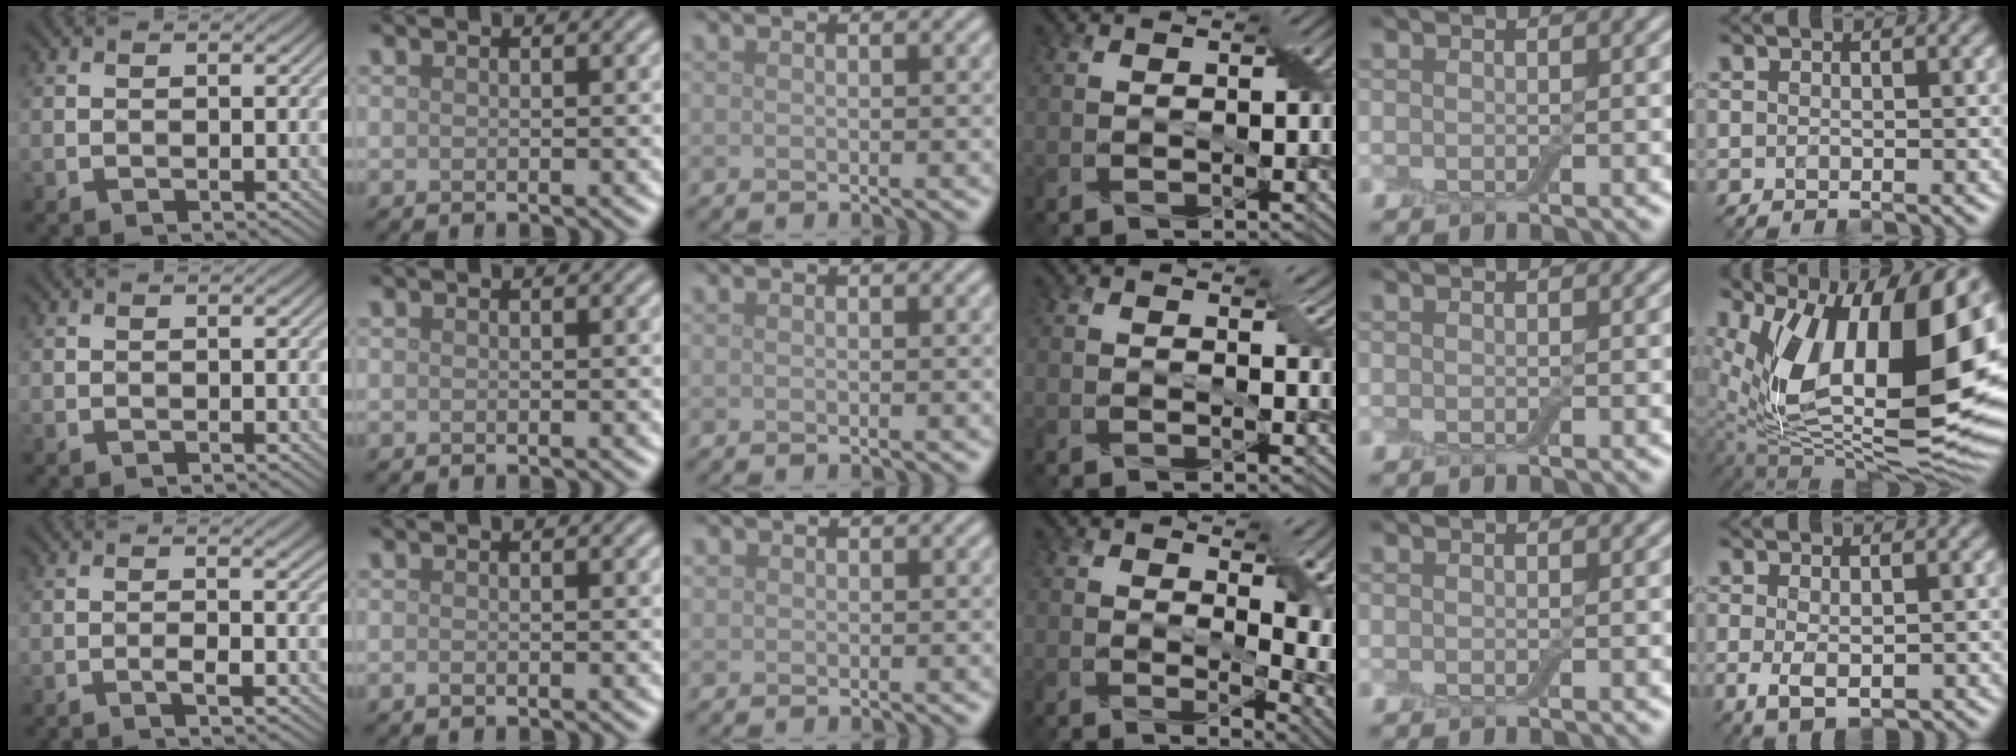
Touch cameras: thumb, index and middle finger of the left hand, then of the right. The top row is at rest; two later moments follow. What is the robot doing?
{"motion": "peel", "object": "adhesive wrap"}